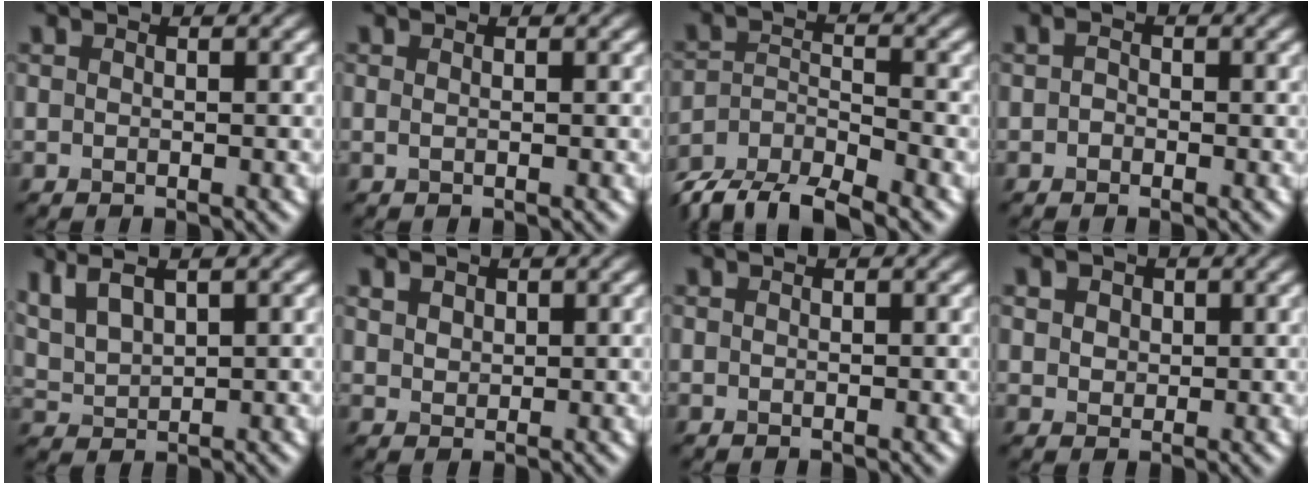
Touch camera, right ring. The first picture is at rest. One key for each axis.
{"total": 0.5, "fx": 0.2, "fy": 0.2, "fz": 0.5, "tx": -0.009, "ty": -0.001, "tz": 0.000}
{"total": 7.5, "fx": -6.5, "fy": 2.2, "fz": 2.9, "tx": -0.053, "ty": -0.012, "tz": -0.120}
{"total": 0.8, "fx": -0.3, "fy": 0.7, "fz": 0.4, "tx": -0.006, "ty": -0.002, "tz": -0.008}
{"total": 5.5, "fx": 3.4, "fy": 2.3, "fz": 3.7, "tx": -0.089, "ty": 0.021, "tz": 0.065}
{"total": 2.0, "fx": 1.2, "fy": 1.4, "fz": 0.8, "tx": -0.018, "ty": 0.003, "tz": 0.024}
{"total": 0.0}
{"total": 3.8, "fx": 1.9, "fy": 2.7, "fz": 1.8, "tx": -0.041, "ty": 0.014, "tz": 0.024}